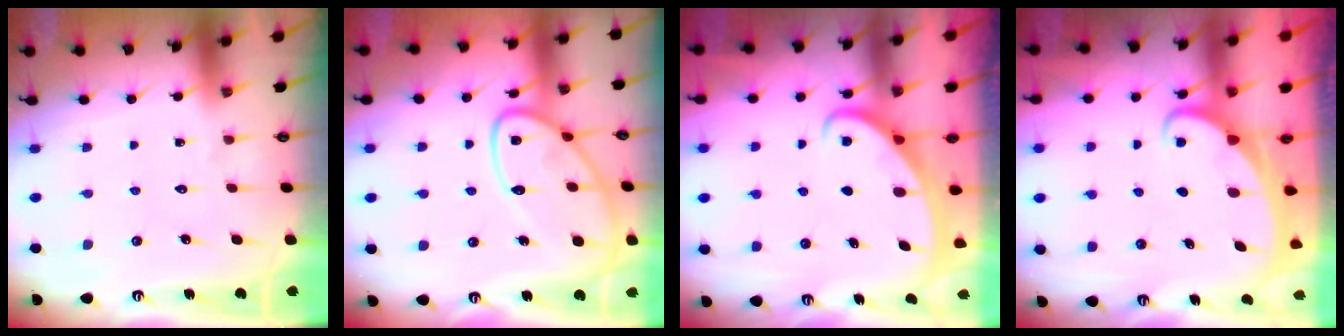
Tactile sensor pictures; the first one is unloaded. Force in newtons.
{"total": 15.0, "press": 15.0, "slide": 1.1}
{"total": 2.5, "press": 2.5, "slide": 0.4}
{"total": 2.0, "press": 2.0, "slide": 0.2}